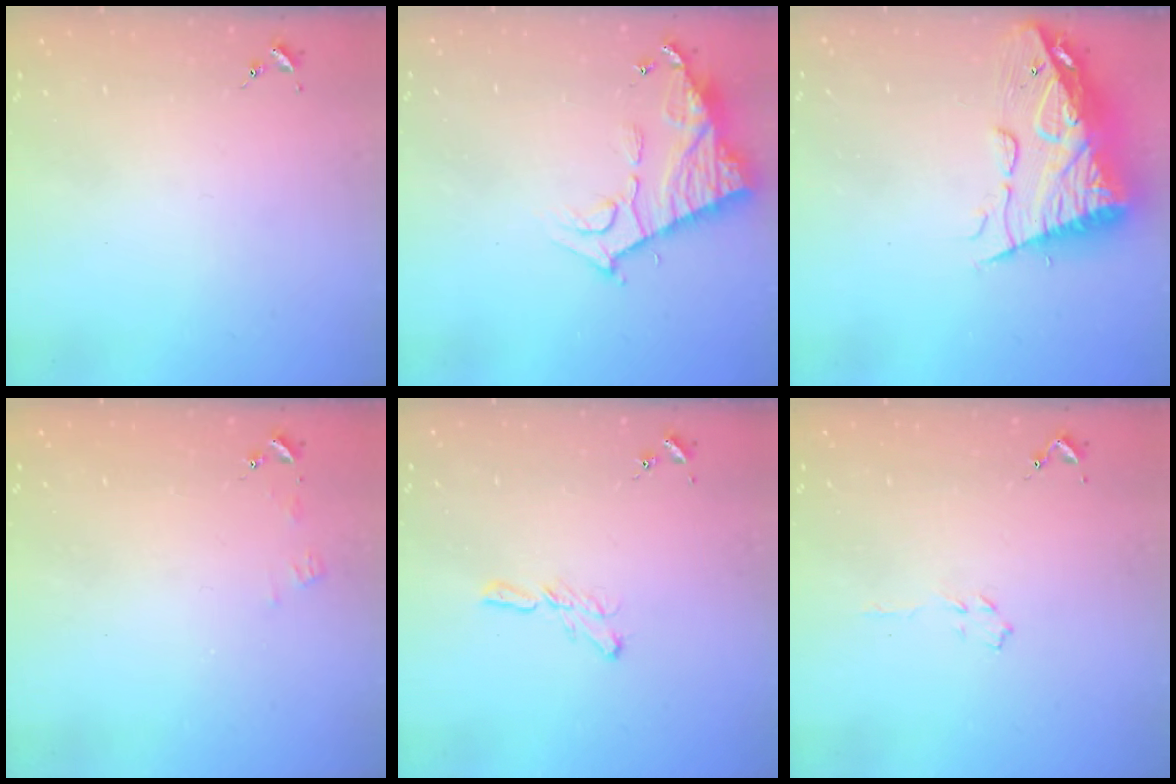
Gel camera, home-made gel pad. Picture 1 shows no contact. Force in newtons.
{"total": 11.7, "press": 11.6, "slide": 0.8}
{"total": 14.9, "press": 14.8, "slide": 1.2}
{"total": 4.2, "press": 4.2, "slide": 0.5}
{"total": 5.6, "press": 5.6, "slide": 0.2}
{"total": 3.5, "press": 3.4, "slide": 0.5}